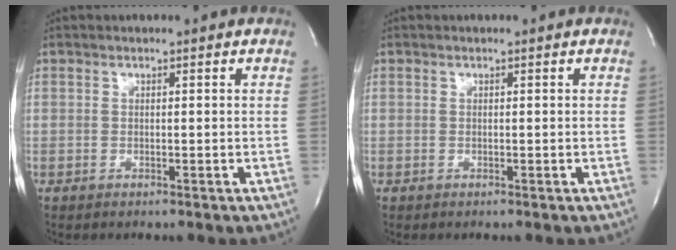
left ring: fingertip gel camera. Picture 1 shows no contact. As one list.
[{"total": 0.0}]